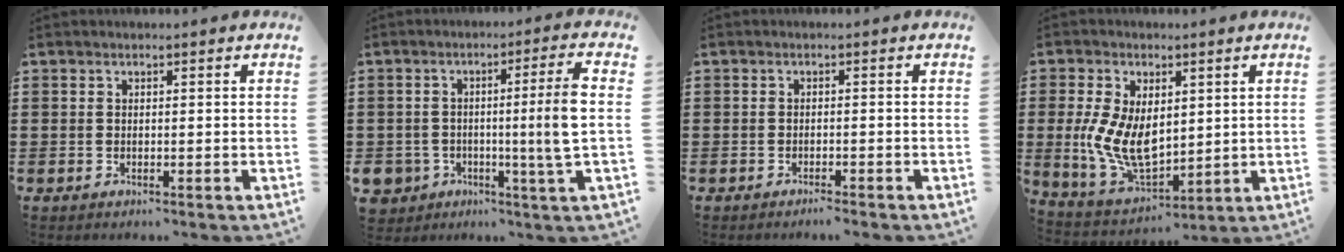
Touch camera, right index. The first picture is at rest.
{"total": 8.1, "force": [-0.8, 1.1, 8.0], "torque": [-0.127, -0.010, -0.022]}
{"total": 1.1, "force": [-1.0, 0.0, 0.4], "torque": [-0.009, 0.000, -0.020]}
{"total": 9.7, "force": [0.6, 5.9, 7.7], "torque": [-0.179, 0.002, 0.013]}